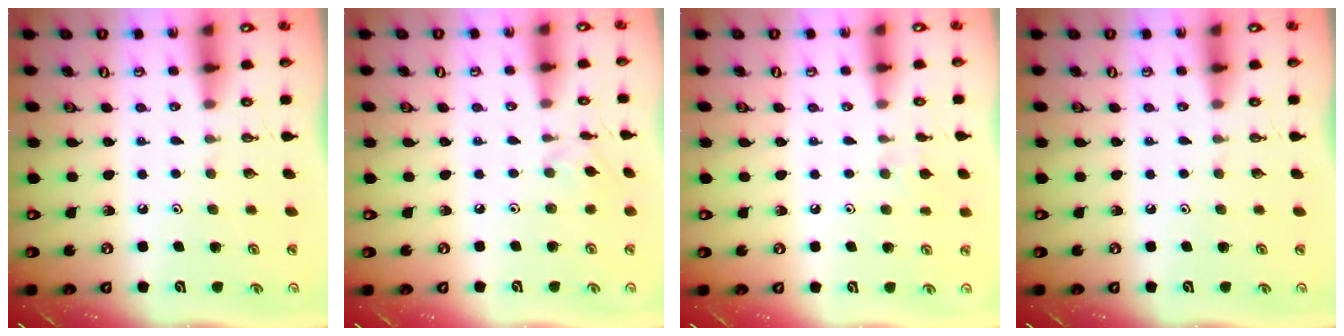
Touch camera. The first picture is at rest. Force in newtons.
{"total": 1.8, "press": 1.8, "slide": 0.4}
{"total": 4.9, "press": 4.8, "slide": 0.8}
{"total": 0.0}